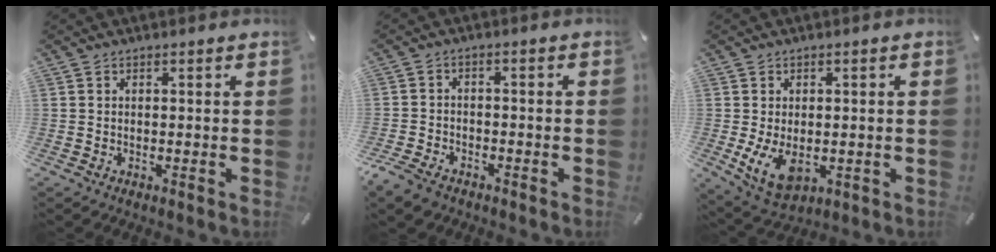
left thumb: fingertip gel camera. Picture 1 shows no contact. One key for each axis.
{"total": 4.7, "fx": -3.6, "fy": 2.7, "fz": 1.7, "tx": -0.050, "ty": 0.014, "tz": -0.073}
{"total": 7.8, "fx": -0.9, "fy": 5.0, "fz": 5.8, "tx": -0.122, "ty": -0.011, "tz": -0.017}